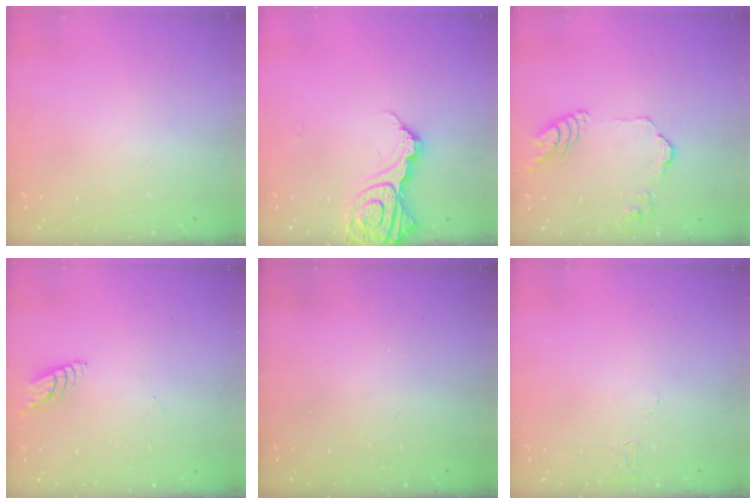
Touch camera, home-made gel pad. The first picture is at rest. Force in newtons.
{"total": 15.1, "press": 15.0, "slide": 1.7}
{"total": 11.4, "press": 11.3, "slide": 1.6}
{"total": 6.4, "press": 6.3, "slide": 0.4}
{"total": 0.0}
{"total": 3.9, "press": 3.9, "slide": 0.3}